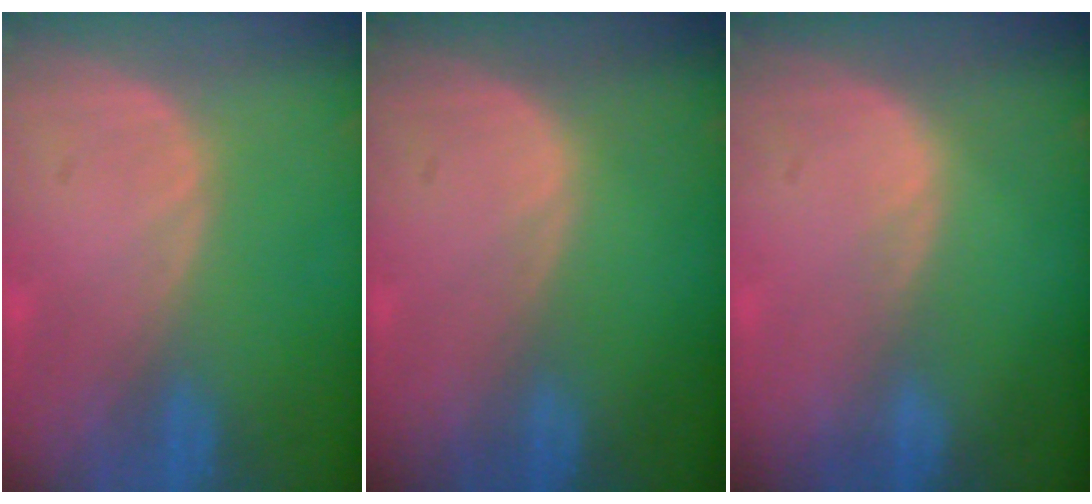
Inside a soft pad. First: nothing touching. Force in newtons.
{"total": 0.0}
{"total": 0.8, "press": 0.5, "slide": 0.7}